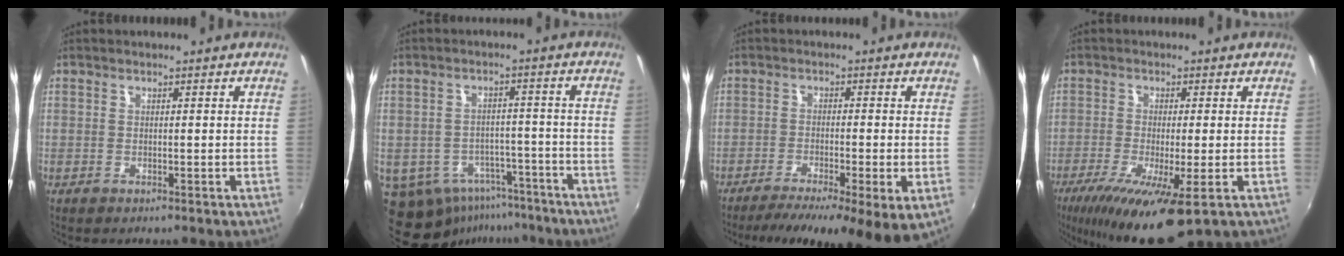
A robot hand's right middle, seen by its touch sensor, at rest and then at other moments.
{"total": 13.7, "force": [-9.0, 8.8, 5.3], "torque": [-0.124, -0.002, -0.107]}
{"total": 12.5, "force": [-7.0, 2.3, 10.1], "torque": [-0.174, -0.037, -0.104]}
{"total": 12.4, "force": [-6.6, 1.9, 10.4], "torque": [-0.212, -0.047, -0.110]}